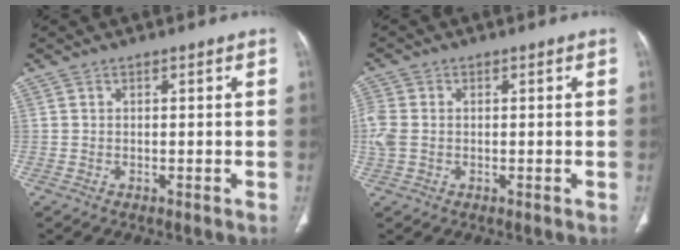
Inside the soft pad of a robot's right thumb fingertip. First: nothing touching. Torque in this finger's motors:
{"motor_torque": [0.15, -0.08, 0.18, 0.45, 0.04]}